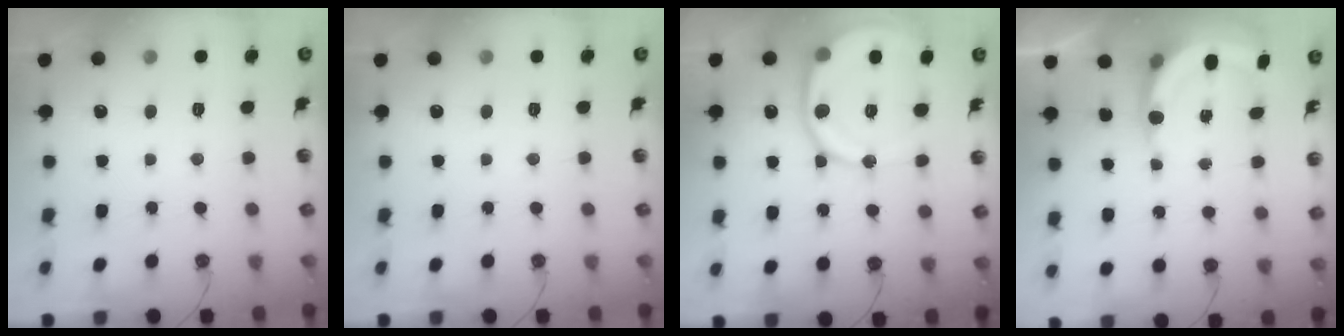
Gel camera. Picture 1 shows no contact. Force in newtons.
{"total": 0.0}
{"total": 14.2, "press": 14.2, "slide": 1.3}
{"total": 5.9, "press": 5.8, "slide": 0.7}